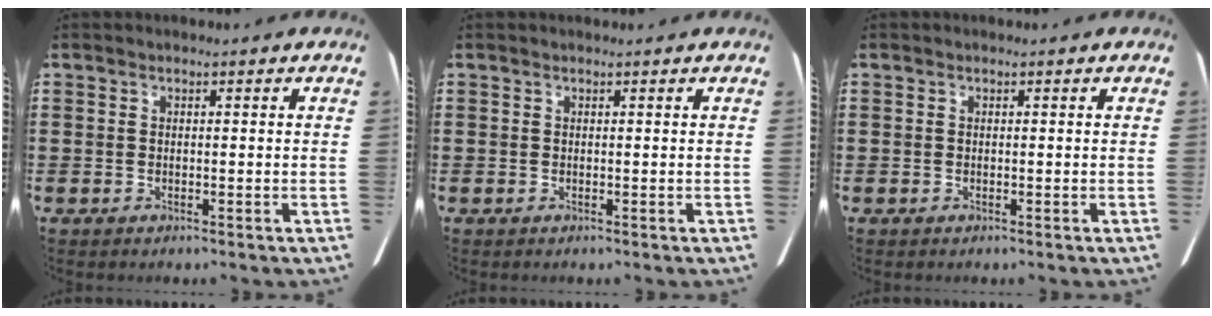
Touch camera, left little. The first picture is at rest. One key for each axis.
{"total": 0.0}
{"total": 0.0}